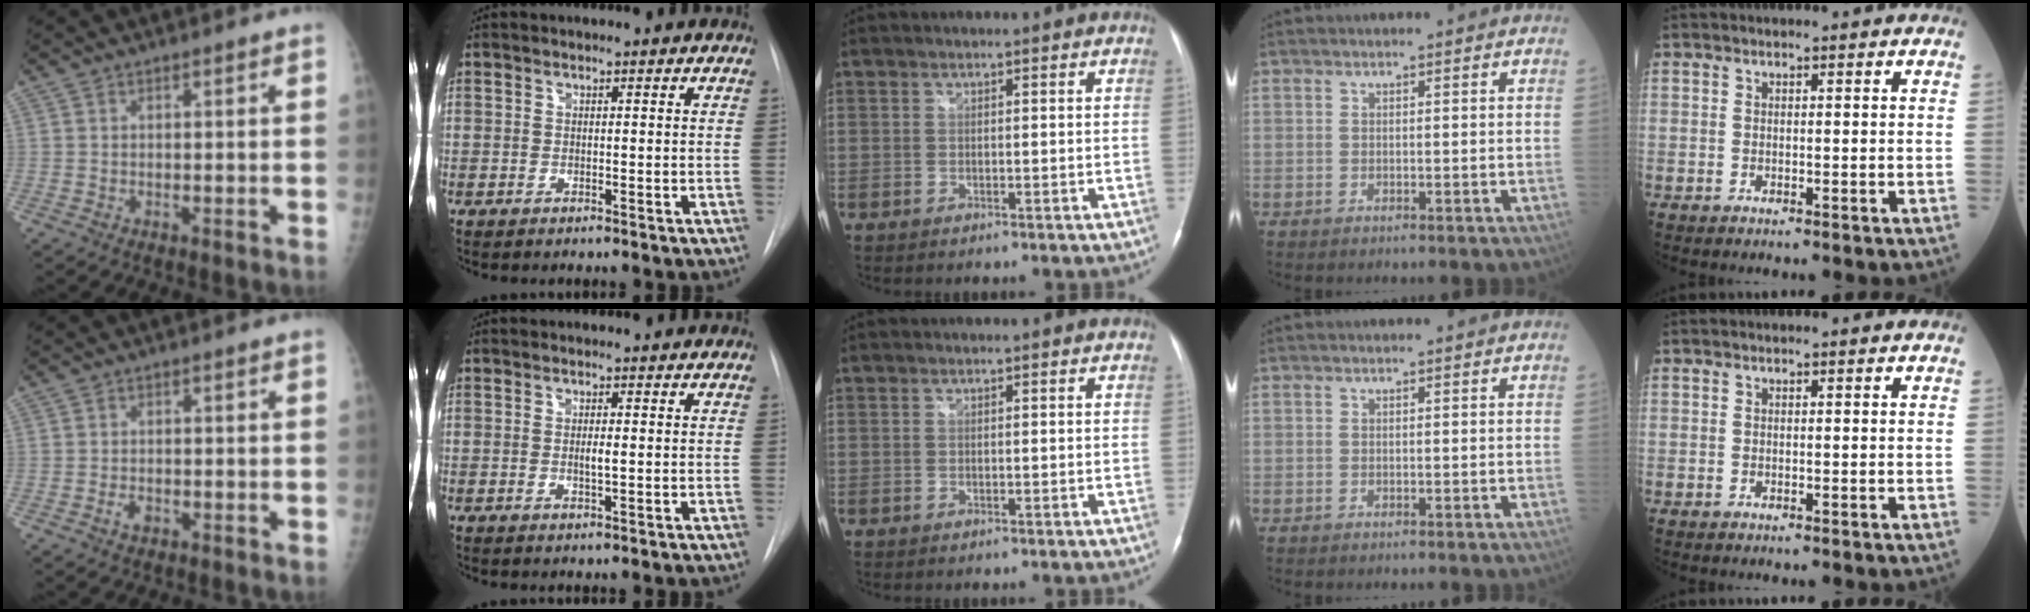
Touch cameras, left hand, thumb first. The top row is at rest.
{"thumb": {"total": 1.7, "force": [-0.8, 1.1, 1.1], "torque": [-0.015, 0.003, -0.014]}, "index": {"total": 1.4, "force": [0.0, 0.2, 1.4], "torque": [-0.028, -0.002, 0.001]}}